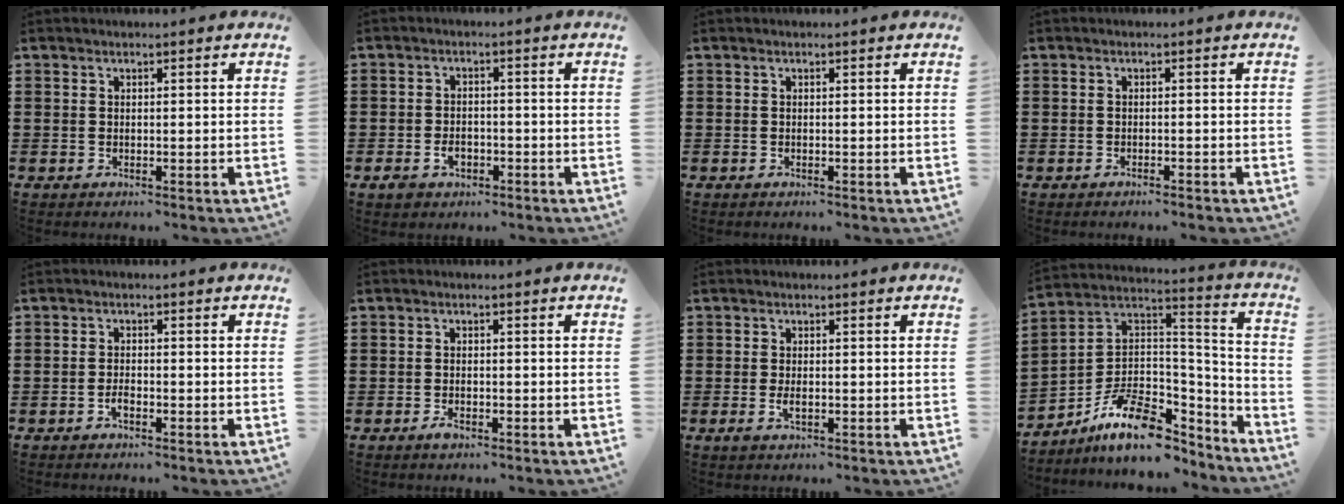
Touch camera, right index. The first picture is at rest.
{"total": 2.8, "force": [-1.4, 2.0, 1.5], "torque": [-0.028, 0.002, -0.027]}
{"total": 0.0}
{"total": 0.8, "force": [-0.8, 0.0, 0.2], "torque": [-0.007, -0.002, -0.016]}
{"total": 1.8, "force": [-1.0, 0.6, 1.3], "torque": [-0.026, -0.001, -0.018]}
{"total": 1.6, "force": [-0.8, 0.7, 1.2], "torque": [-0.022, 0.000, -0.016]}
{"total": 1.9, "force": [-0.4, 0.8, 1.7], "torque": [-0.040, -0.004, -0.008]}
{"total": 12.3, "force": [-7.4, 6.1, 7.7], "torque": [-0.163, 0.020, -0.136]}